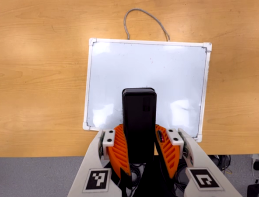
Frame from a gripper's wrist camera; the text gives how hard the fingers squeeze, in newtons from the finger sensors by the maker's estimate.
{"total": 7.0, "left": 6.4, "right": 7.6}